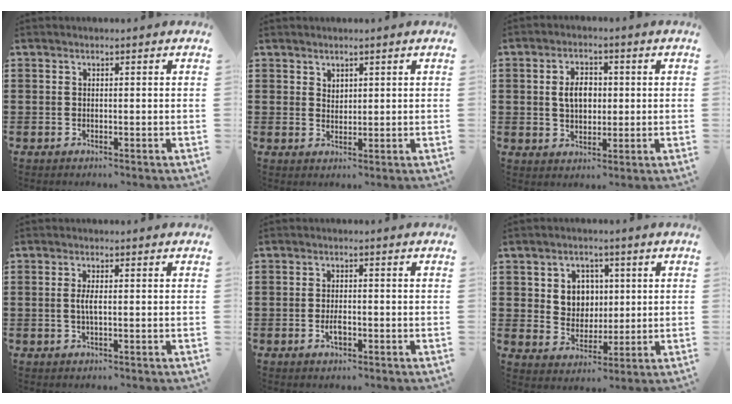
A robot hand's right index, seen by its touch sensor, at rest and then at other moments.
{"total": 1.6, "force": [1.4, 0.8, 0.0], "torque": [0.000, 0.002, 0.027]}
{"total": 4.6, "force": [0.3, 3.0, 3.5], "torque": [-0.059, 0.005, -0.001]}
{"total": 2.3, "force": [-0.1, 0.5, 2.2], "torque": [-0.049, -0.006, -0.006]}
{"total": 2.4, "force": [-0.8, 1.0, 2.1], "torque": [-0.038, 0.001, -0.013]}
{"total": 5.5, "force": [1.4, 5.0, 1.9], "torque": [-0.044, 0.010, 0.020]}